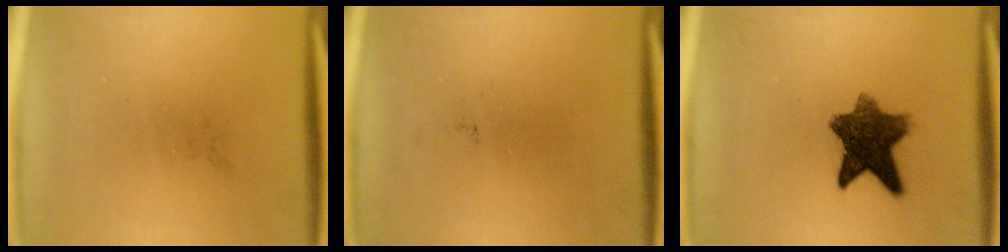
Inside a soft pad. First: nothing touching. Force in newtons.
{"total": 0.0}
{"total": 9.5}